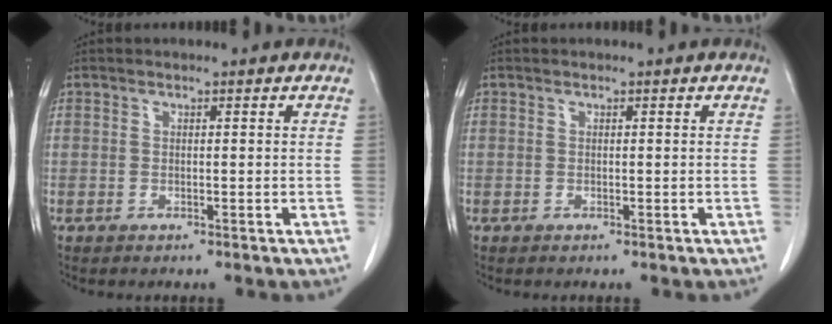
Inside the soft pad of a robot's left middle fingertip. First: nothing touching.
{"total": 0.0}